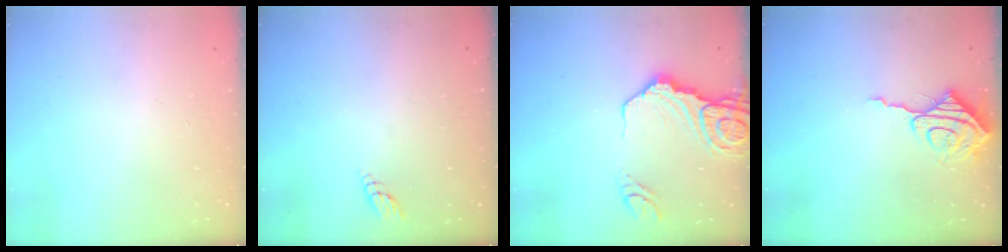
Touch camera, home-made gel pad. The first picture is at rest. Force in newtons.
{"total": 2.9, "press": 2.9, "slide": 0.3}
{"total": 13.6, "press": 13.5, "slide": 1.7}
{"total": 8.3, "press": 8.3, "slide": 0.2}